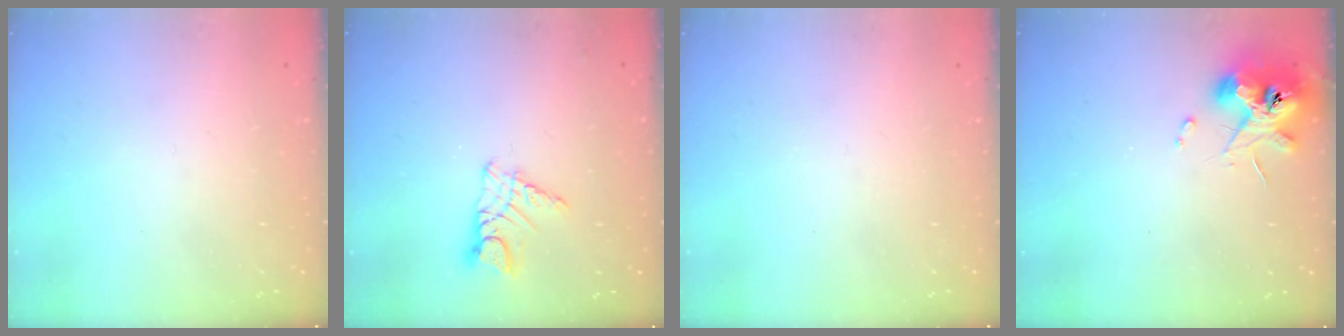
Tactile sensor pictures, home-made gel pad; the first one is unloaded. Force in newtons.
{"total": 7.7, "press": 7.7, "slide": 0.6}
{"total": 0.0}
{"total": 10.8, "press": 10.7, "slide": 1.4}